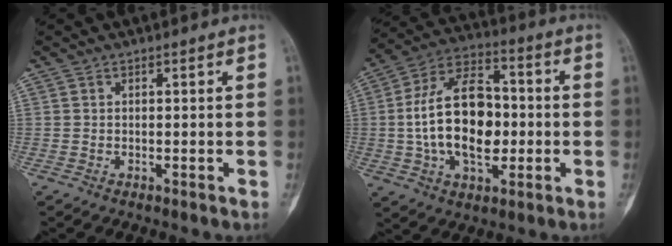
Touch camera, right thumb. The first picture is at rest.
{"total": 18.8, "force": [-1.0, 11.2, 15.1], "torque": [-0.246, 0.028, -0.018]}